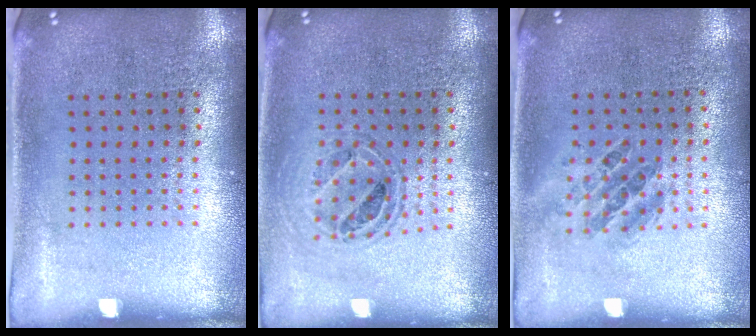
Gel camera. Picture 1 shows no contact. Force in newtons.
{"total": 0.7, "press": 0.7, "slide": 0.1}
{"total": 1.0, "press": 0.9, "slide": 0.4}